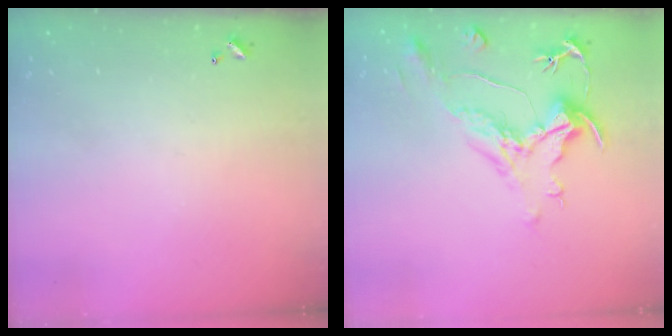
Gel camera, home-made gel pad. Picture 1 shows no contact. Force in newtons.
{"total": 1.8, "press": 0.8, "slide": 1.5}